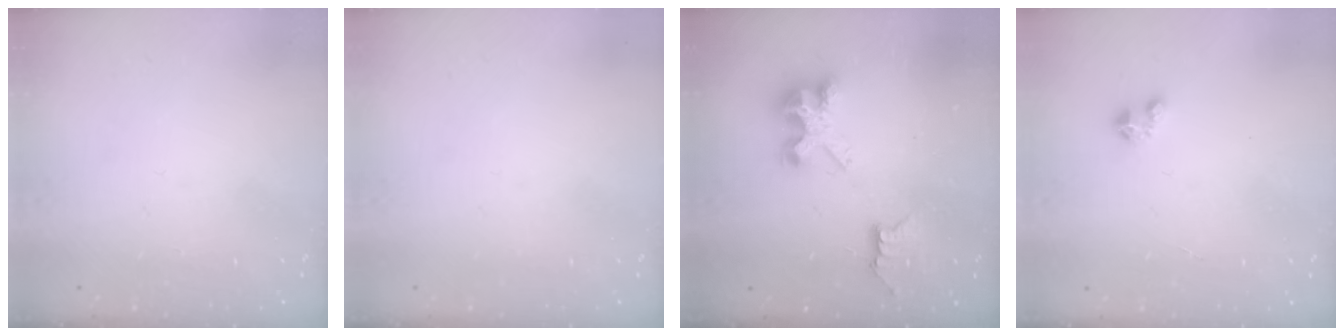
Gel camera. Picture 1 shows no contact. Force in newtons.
{"total": 0.0}
{"total": 7.4, "press": 7.4, "slide": 0.2}
{"total": 3.0, "press": 3.0, "slide": 0.3}